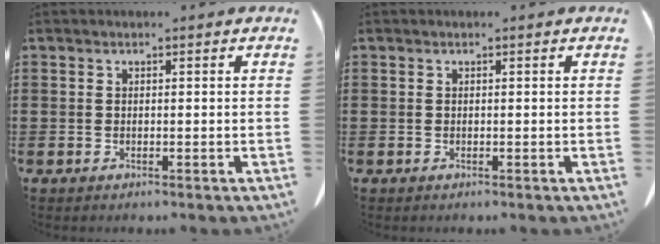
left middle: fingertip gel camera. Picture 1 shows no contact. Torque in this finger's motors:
{"motor_torque": [0.00, 0.00, 0.00, 0.00]}